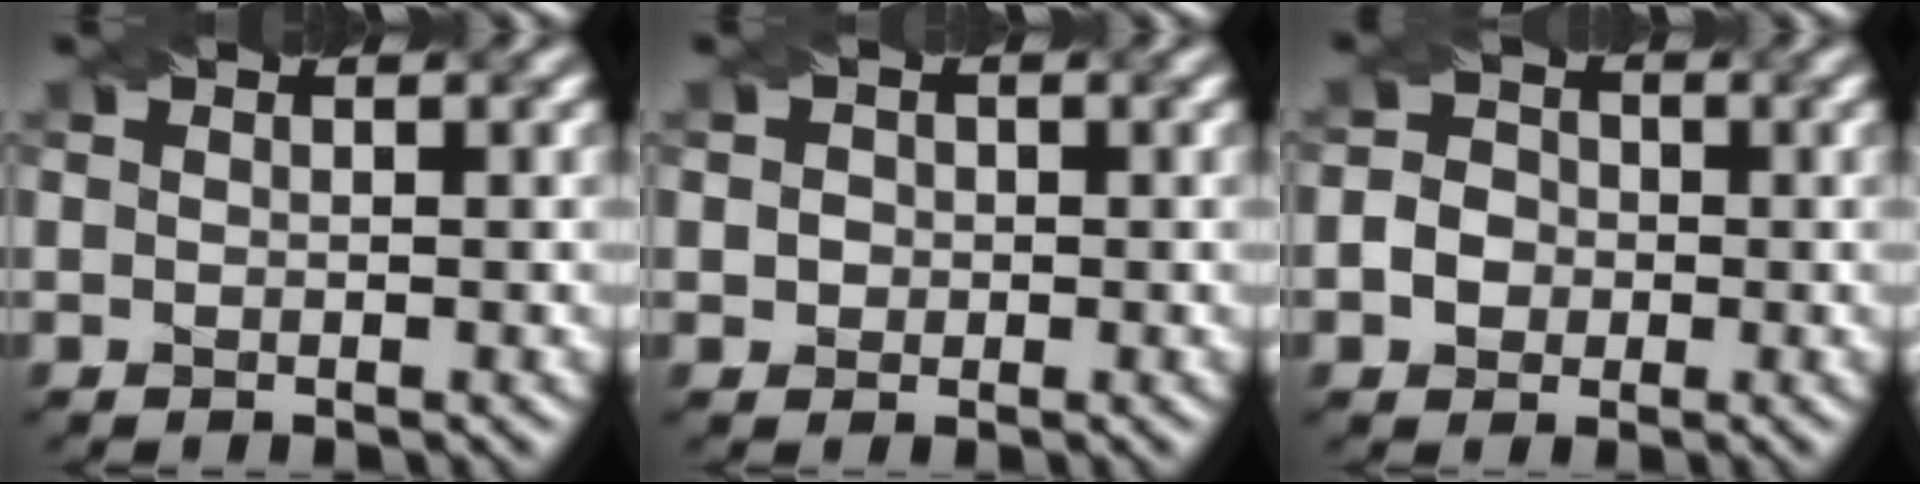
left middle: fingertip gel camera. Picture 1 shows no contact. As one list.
[{"total": 1.5, "force": [0.0, 1.4, 0.6], "torque": [-0.002, 0.013, -0.001]}, {"total": 3.1, "force": [-1.0, 2.7, 1.3], "torque": [-0.008, 0.005, -0.026]}]